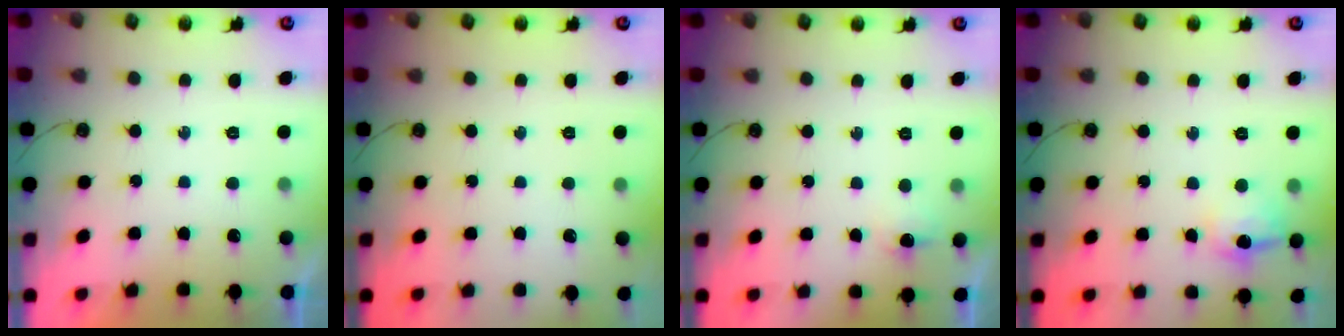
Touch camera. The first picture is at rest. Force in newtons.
{"total": 0.0}
{"total": 5.4, "press": 5.3, "slide": 1.3}
{"total": 11.2, "press": 11.2, "slide": 1.0}